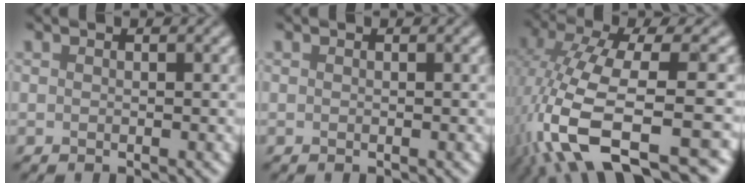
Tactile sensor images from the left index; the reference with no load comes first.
{"total": 0.0}
{"total": 12.5, "force": [-5.8, 4.3, 10.2], "torque": [-0.231, -0.002, -0.074]}